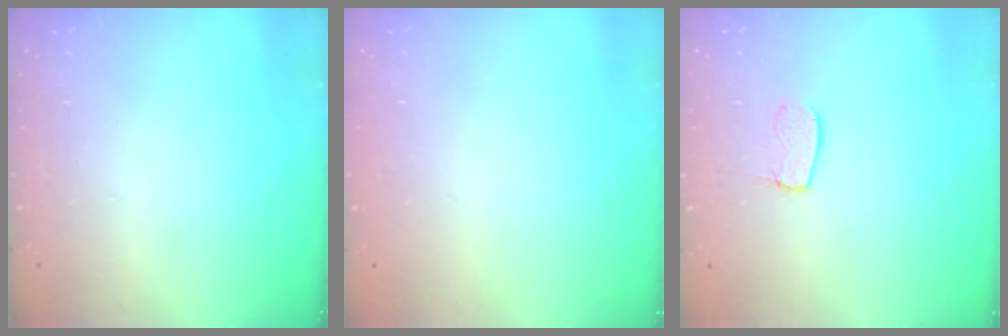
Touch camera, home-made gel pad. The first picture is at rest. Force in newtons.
{"total": 0.0}
{"total": 6.0, "press": 6.0, "slide": 0.5}